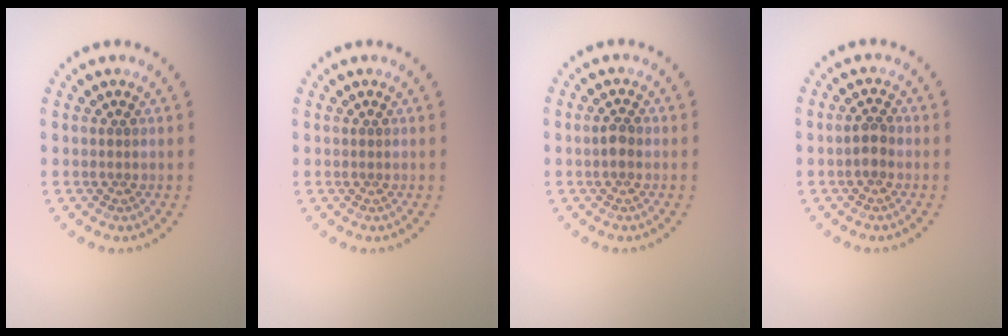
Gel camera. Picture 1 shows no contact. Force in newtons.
{"total": 0.0}
{"total": 1.2, "press": 1.2, "slide": 0.2}
{"total": 1.4, "press": 1.3, "slide": 0.3}